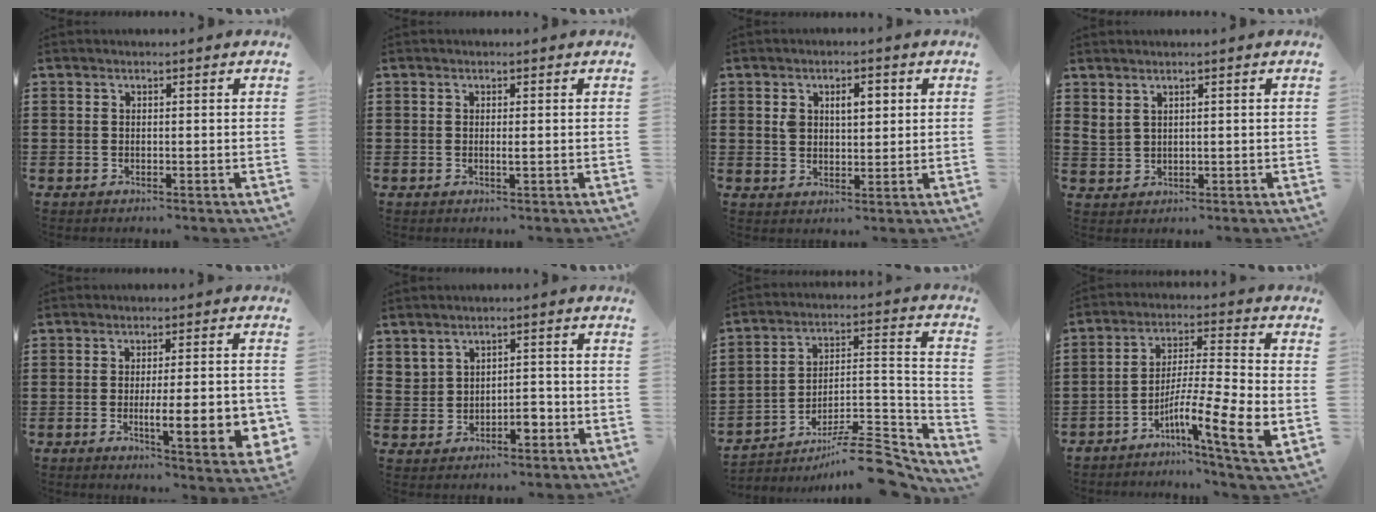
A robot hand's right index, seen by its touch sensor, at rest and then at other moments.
{"total": 0.8, "force": [-0.1, 0.0, 0.8], "torque": [-0.015, -0.004, -0.001]}
{"total": 4.0, "force": [1.2, 2.5, 2.9], "torque": [-0.049, 0.007, 0.014]}
{"total": 1.6, "force": [1.4, 0.7, 0.6], "torque": [-0.016, 0.001, 0.027]}
{"total": 9.5, "force": [-1.9, 2.2, 9.0], "torque": [-0.137, -0.011, -0.029]}
{"total": 3.0, "force": [-0.4, 2.2, 2.0], "torque": [-0.045, 0.006, -0.009]}
{"total": 9.3, "force": [-7.6, 2.0, 4.9], "torque": [-0.066, 0.023, -0.143]}
{"total": 10.8, "force": [-5.1, 0.9, 9.5], "torque": [-0.166, -0.009, -0.094]}